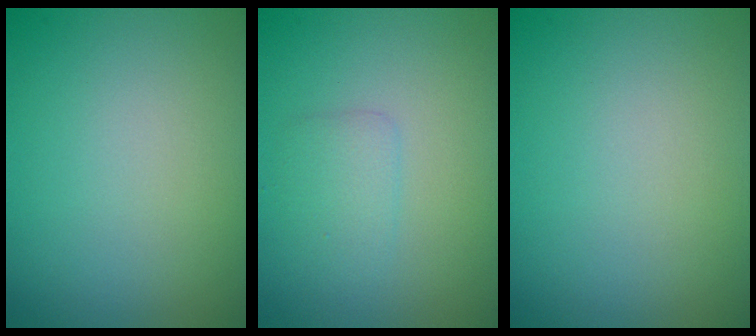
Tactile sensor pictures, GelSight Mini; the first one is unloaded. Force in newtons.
{"total": 1.6, "press": 1.6, "slide": 0.0}
{"total": 0.0}